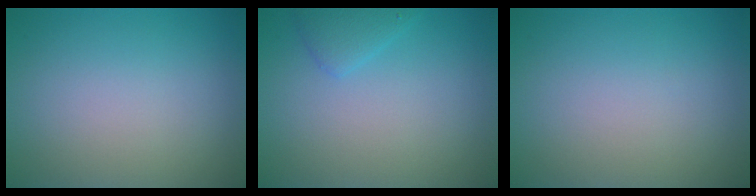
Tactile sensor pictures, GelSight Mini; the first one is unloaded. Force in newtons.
{"total": 1.5, "press": 1.5, "slide": 0.2}
{"total": 0.0}